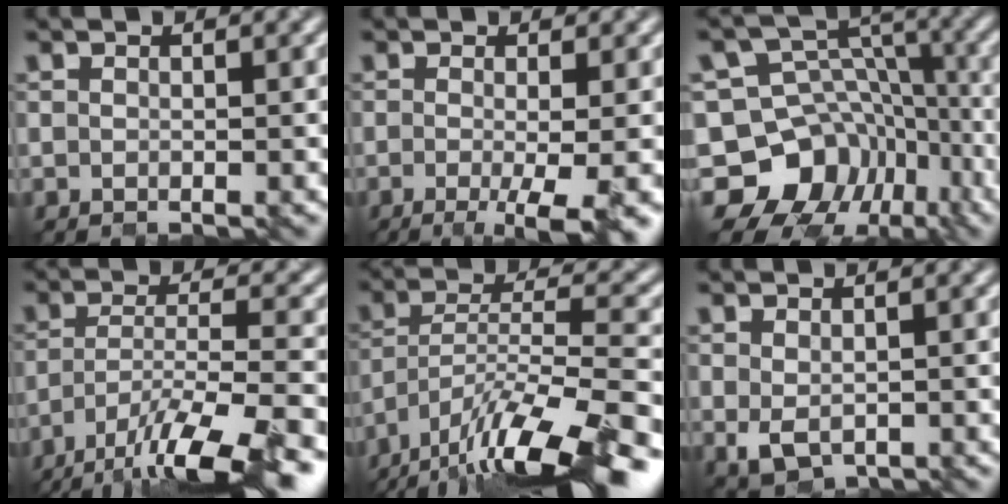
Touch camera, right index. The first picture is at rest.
{"total": 4.9, "force": [-1.5, 1.0, 4.6], "torque": [-0.063, -0.016, -0.020]}
{"total": 14.4, "force": [-8.6, 10.7, 4.4], "torque": [-0.084, 0.004, -0.131]}
{"total": 11.4, "force": [-7.9, 2.6, 7.9], "torque": [-0.140, -0.013, -0.127]}
{"total": 13.5, "force": [-9.6, 3.2, 8.9], "torque": [-0.155, -0.001, -0.162]}
{"total": 1.9, "force": [-0.1, 1.3, 1.3], "torque": [-0.029, -0.011, 0.007]}